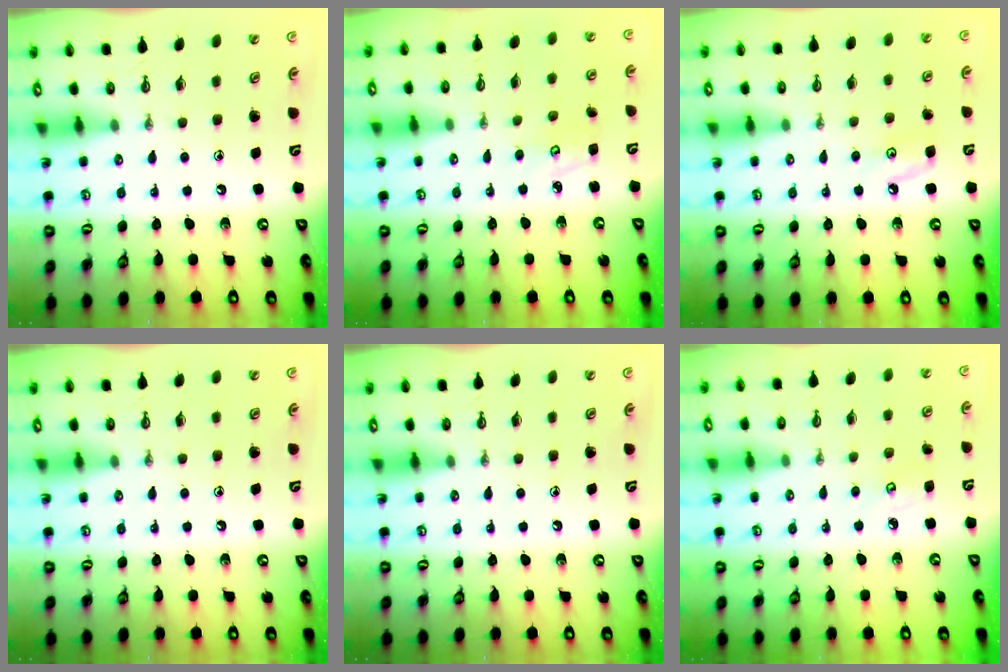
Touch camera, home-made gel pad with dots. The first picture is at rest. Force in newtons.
{"total": 3.4, "press": 3.4, "slide": 0.3}
{"total": 5.1, "press": 5.1, "slide": 0.5}
{"total": 0.0}
{"total": 0.0}
{"total": 4.4, "press": 4.4, "slide": 0.4}